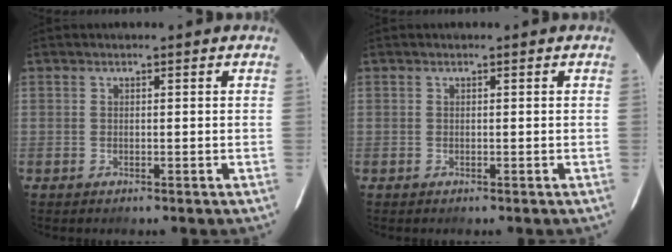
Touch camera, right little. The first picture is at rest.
{"total": 0.0}